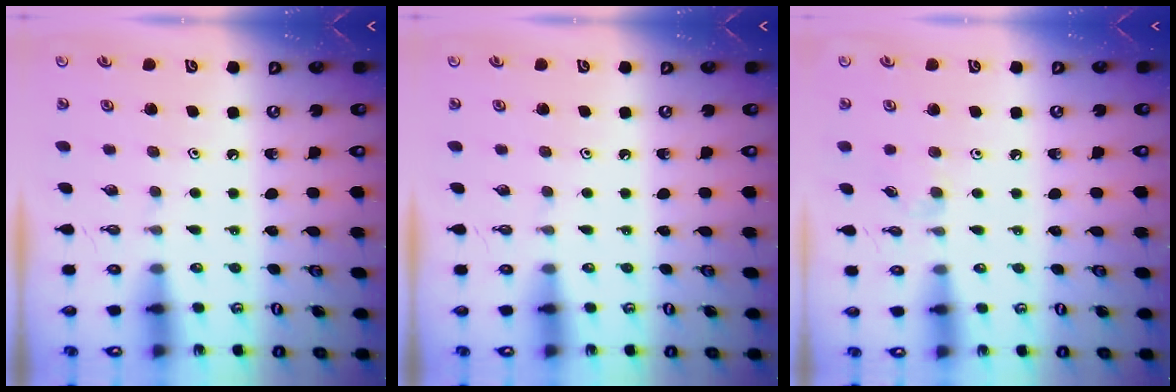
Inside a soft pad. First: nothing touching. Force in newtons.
{"total": 0.0}
{"total": 3.4, "press": 3.3, "slide": 0.5}